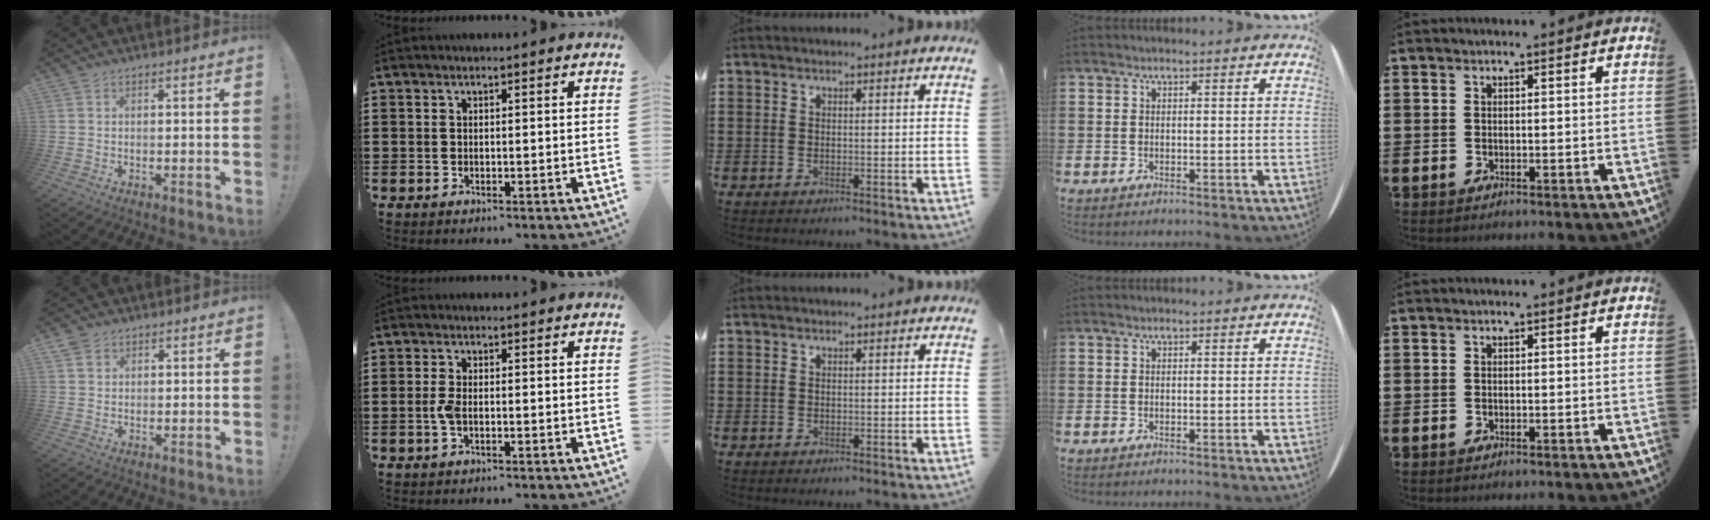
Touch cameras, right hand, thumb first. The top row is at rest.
{"thumb": {"total": 2.4, "force": [1.5, 1.7, 0.7], "torque": [-0.001, -0.007, 0.027]}, "index": {"total": 2.4, "force": [-0.6, 0.9, 2.1], "torque": [-0.060, -0.007, -0.018]}}